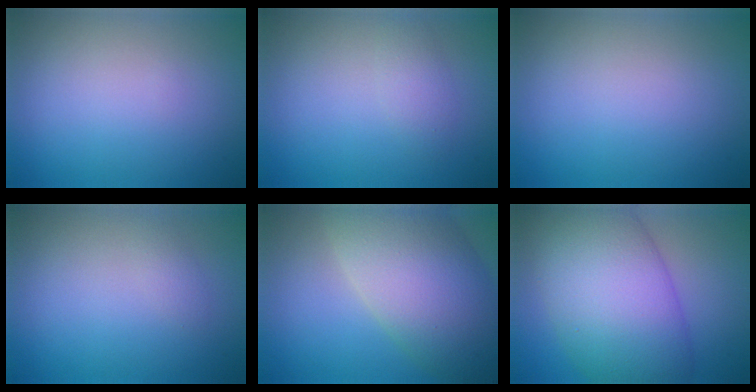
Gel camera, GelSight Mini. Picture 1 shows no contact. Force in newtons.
{"total": 1.6, "press": 1.6, "slide": 0.1}
{"total": 0.0}
{"total": 0.8, "press": 0.8, "slide": 0.0}
{"total": 11.4, "press": 11.3, "slide": 0.6}
{"total": 12.8, "press": 12.7, "slide": 0.4}